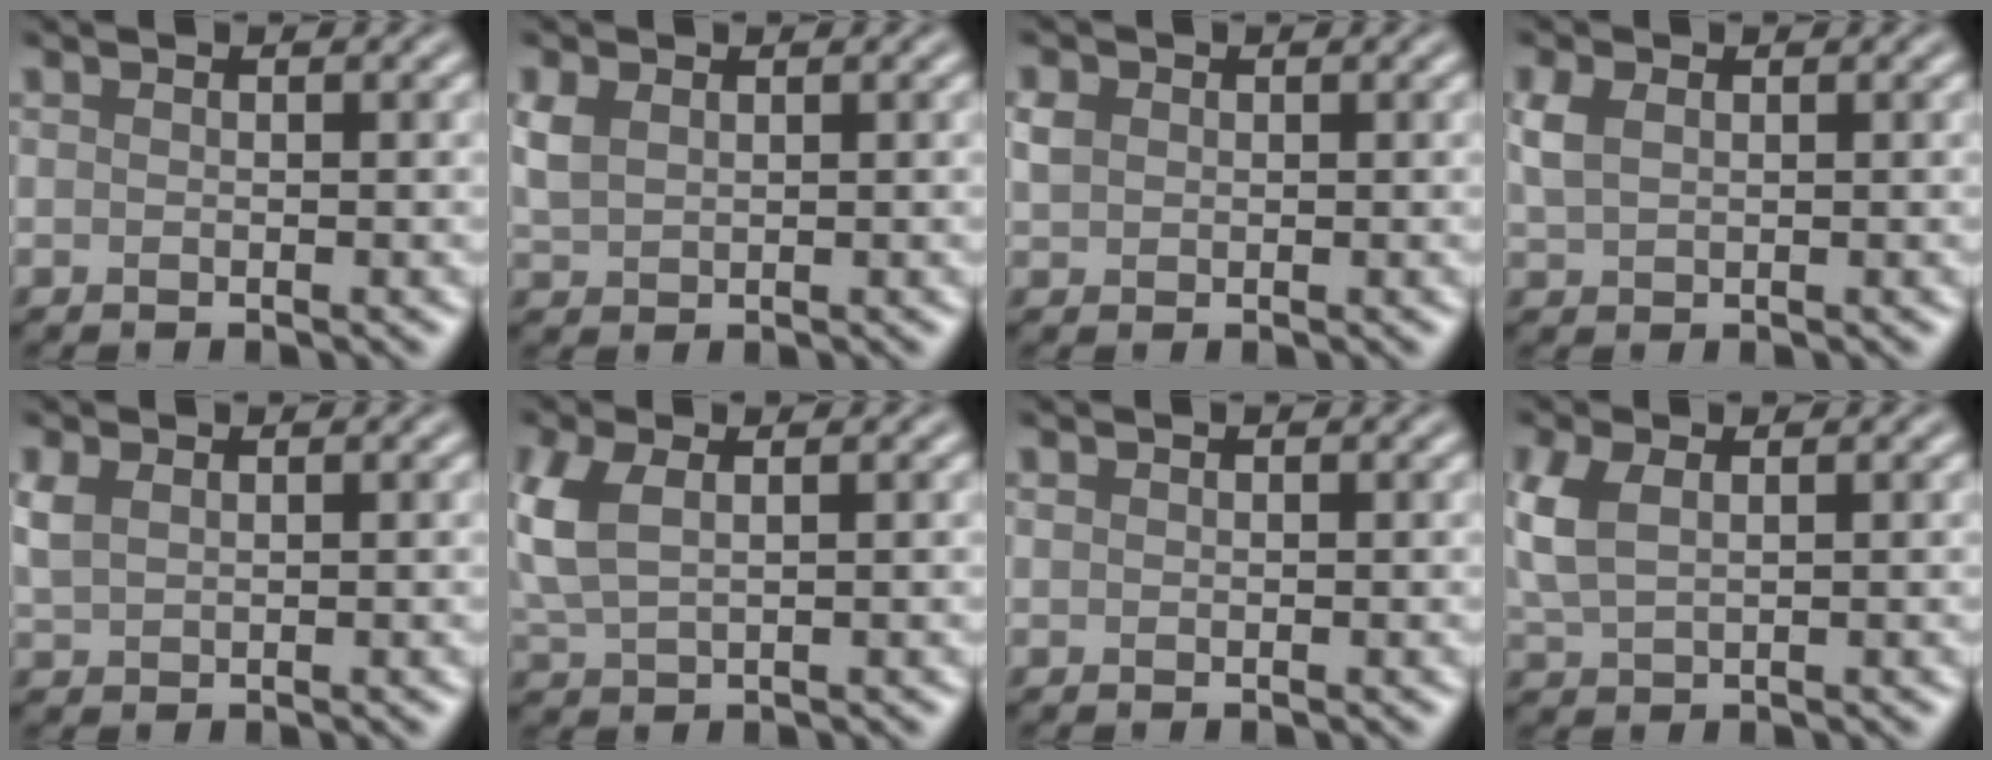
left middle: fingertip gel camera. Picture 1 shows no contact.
{"total": 2.2, "force": [0.9, 1.5, 1.3], "torque": [-0.034, 0.002, 0.022]}
{"total": 1.6, "force": [0.5, 1.4, 0.6], "torque": [-0.014, 0.004, 0.007]}
{"total": 2.1, "force": [0.7, 1.4, 1.4], "torque": [-0.037, 0.002, 0.017]}
{"total": 1.9, "force": [0.8, 1.2, 1.2], "torque": [-0.034, 0.001, 0.020]}
{"total": 3.9, "force": [1.2, 2.0, 3.1], "torque": [-0.086, 0.006, 0.025]}
{"total": 0.0}
{"total": 3.5, "force": [1.1, 2.0, 2.7], "torque": [-0.075, 0.005, 0.023]}